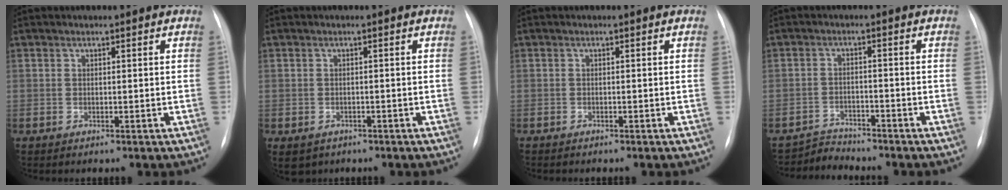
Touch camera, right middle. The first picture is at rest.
{"total": 4.6, "force": [-2.9, 3.3, 1.2], "torque": [-0.017, 0.003, -0.037]}
{"total": 0.9, "force": [-0.8, 0.2, 0.3], "torque": [-0.006, -0.001, -0.013]}
{"total": 3.5, "force": [-3.2, 0.1, -1.5], "torque": [0.032, -0.008, -0.056]}